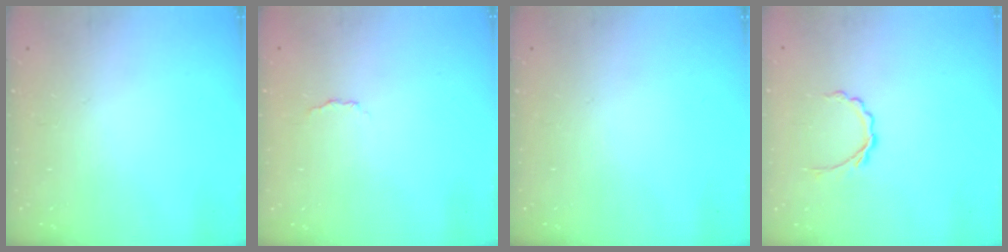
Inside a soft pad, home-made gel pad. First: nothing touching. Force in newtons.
{"total": 2.9, "press": 2.8, "slide": 0.7}
{"total": 0.0}
{"total": 3.8, "press": 3.6, "slide": 1.2}